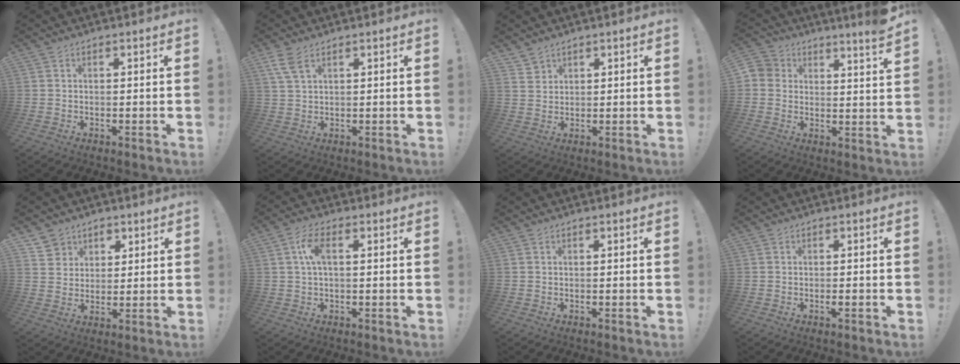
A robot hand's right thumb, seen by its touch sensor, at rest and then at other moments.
{"total": 4.8, "force": [2.9, 1.9, 3.3], "torque": [-0.063, -0.009, 0.055]}
{"total": 2.9, "force": [2.4, 1.6, 0.4], "torque": [-0.002, -0.018, 0.044]}
{"total": 5.5, "force": [4.3, 2.2, 2.6], "torque": [-0.048, -0.030, 0.079]}
{"total": 6.6, "force": [3.9, 5.4, 0.4], "torque": [-0.010, -0.028, 0.078]}
{"total": 6.4, "force": [1.4, 2.8, 5.6], "torque": [-0.097, 0.006, 0.023]}
{"total": 0.0}
{"total": 1.1, "force": [-0.5, -0.1, 1.0], "torque": [-0.020, 0.000, -0.009]}